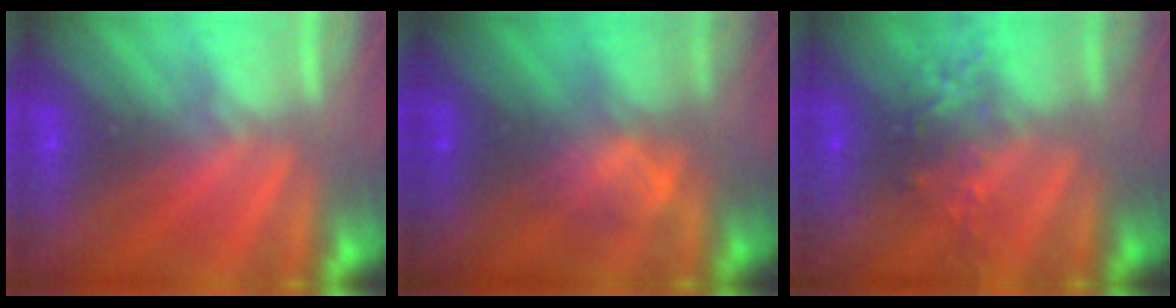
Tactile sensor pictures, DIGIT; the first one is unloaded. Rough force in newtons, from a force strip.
{"total": 2.3}
{"total": 2.4}